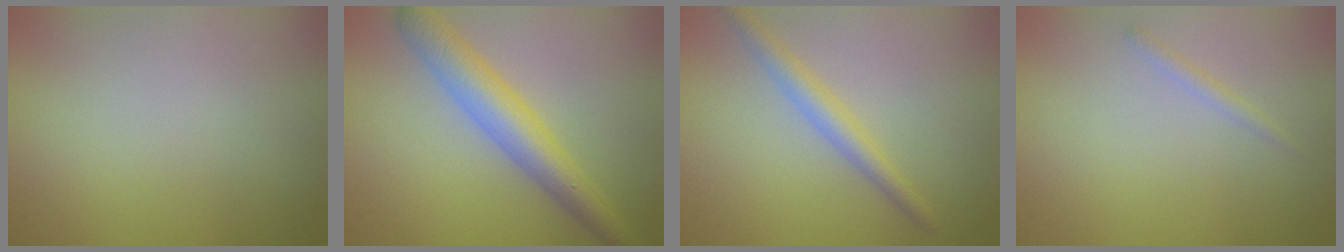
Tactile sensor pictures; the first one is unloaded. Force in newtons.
{"total": 5.0, "press": 5.0, "slide": 0.2}
{"total": 2.5, "press": 2.5, "slide": 0.0}
{"total": 0.8, "press": 0.8, "slide": 0.0}